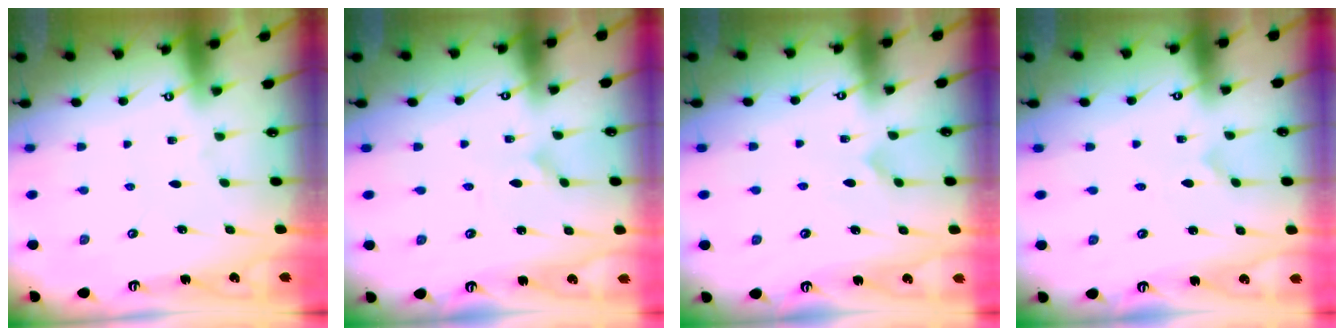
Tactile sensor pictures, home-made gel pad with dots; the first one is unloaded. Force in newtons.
{"total": 1.5, "press": 1.5, "slide": 0.1}
{"total": 5.8, "press": 5.8, "slide": 0.4}
{"total": 1.0, "press": 1.0, "slide": 0.0}